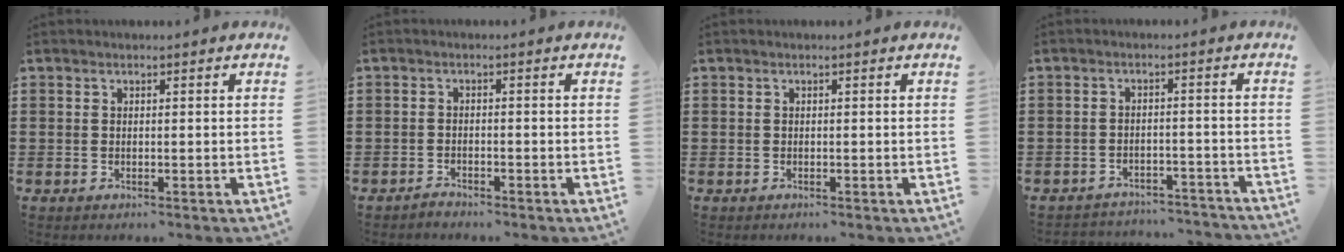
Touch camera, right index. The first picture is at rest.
{"total": 1.3, "force": [-1.3, 0.1, 0.0], "torque": [-0.005, 0.004, -0.027]}
{"total": 0.0}
{"total": 3.1, "force": [-3.0, 0.3, 0.2], "torque": [-0.010, 0.000, -0.064]}